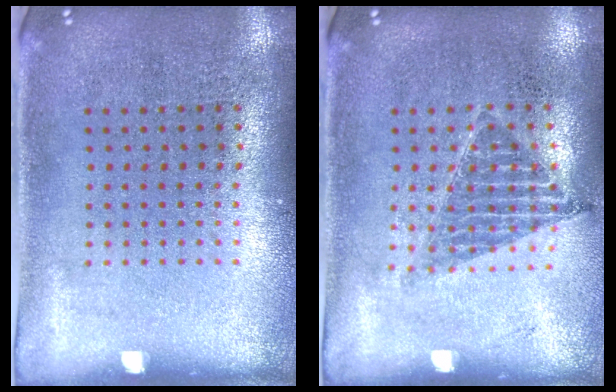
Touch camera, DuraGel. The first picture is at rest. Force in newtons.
{"total": 1.0, "press": 0.9, "slide": 0.4}